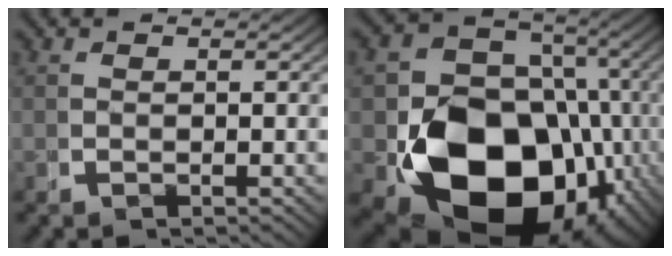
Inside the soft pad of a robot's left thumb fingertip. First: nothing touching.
{"total": 22.9, "force": [-5.8, 16.1, 15.1], "torque": [-0.265, -0.098, -0.052]}